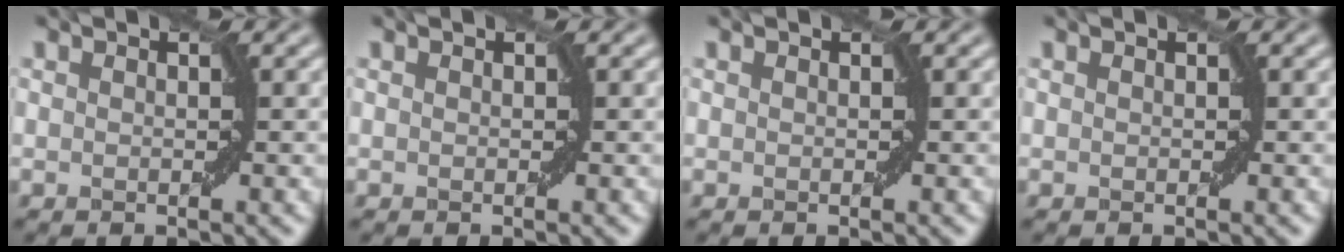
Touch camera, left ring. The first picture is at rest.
{"total": 0.0}
{"total": 0.0}
{"total": 0.0}